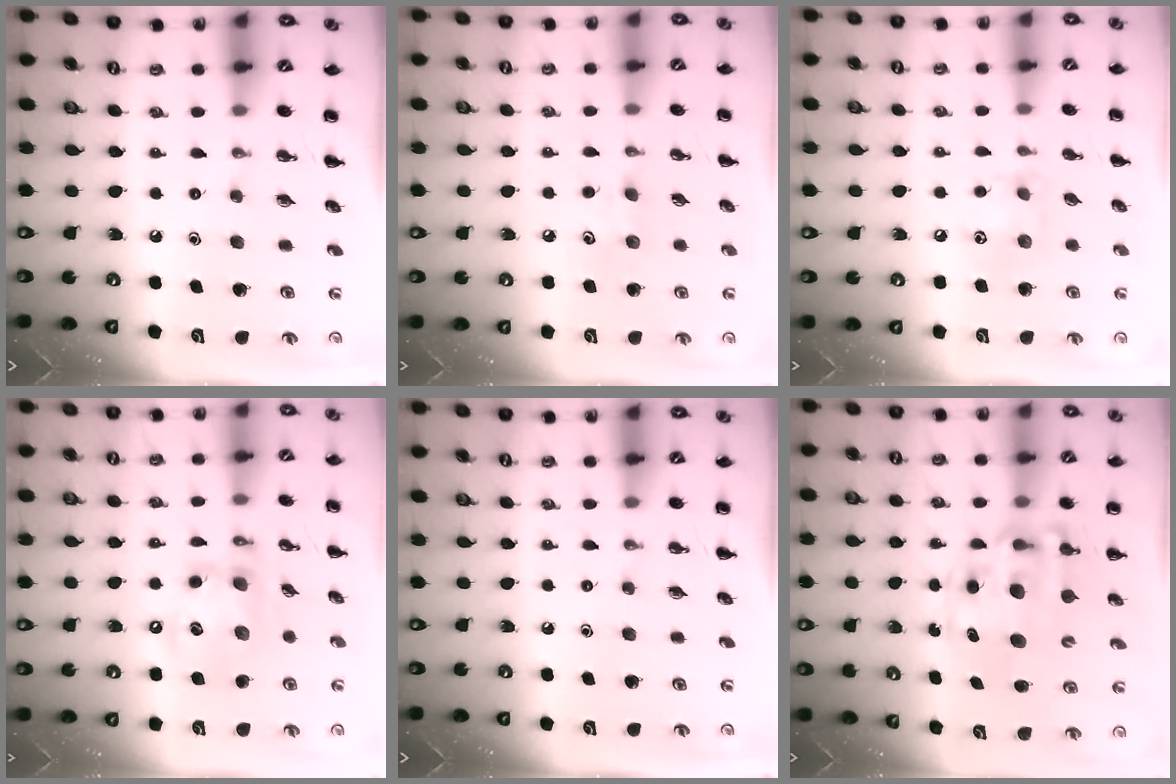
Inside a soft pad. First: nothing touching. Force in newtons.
{"total": 5.9, "press": 5.7, "slide": 1.5}
{"total": 6.6, "press": 6.6, "slide": 1.1}
{"total": 14.2, "press": 14.0, "slide": 2.3}
{"total": 0.0}
{"total": 12.0, "press": 11.7, "slide": 2.8}